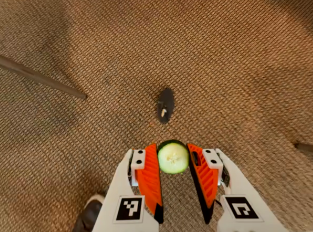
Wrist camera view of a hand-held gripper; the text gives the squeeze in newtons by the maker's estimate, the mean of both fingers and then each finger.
{"total": 7.6, "left": 7.2, "right": 8.0}